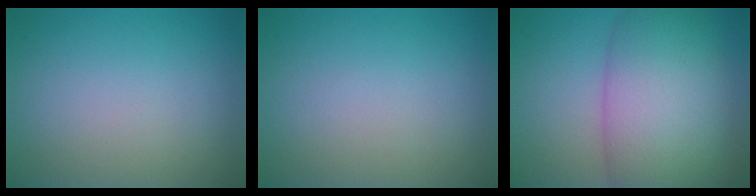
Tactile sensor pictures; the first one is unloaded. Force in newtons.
{"total": 0.0}
{"total": 10.9, "press": 10.9, "slide": 0.3}